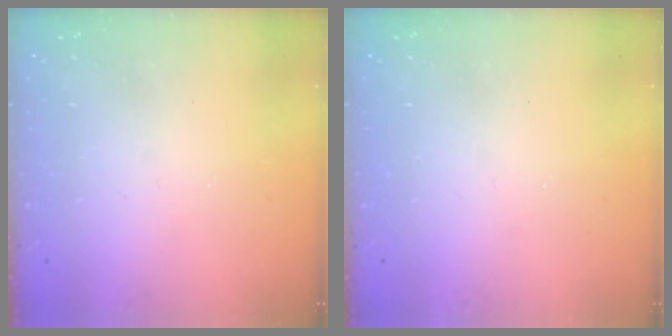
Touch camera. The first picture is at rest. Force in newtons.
{"total": 0.0}